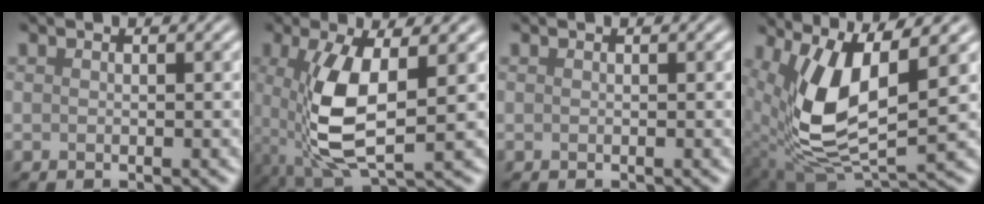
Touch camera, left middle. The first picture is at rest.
{"total": 7.4, "force": [0.2, 2.7, 6.9], "torque": [-0.154, -0.013, 0.011]}
{"total": 0.0}
{"total": 9.6, "force": [2.1, 3.9, 8.5], "torque": [-0.190, -0.013, 0.045]}